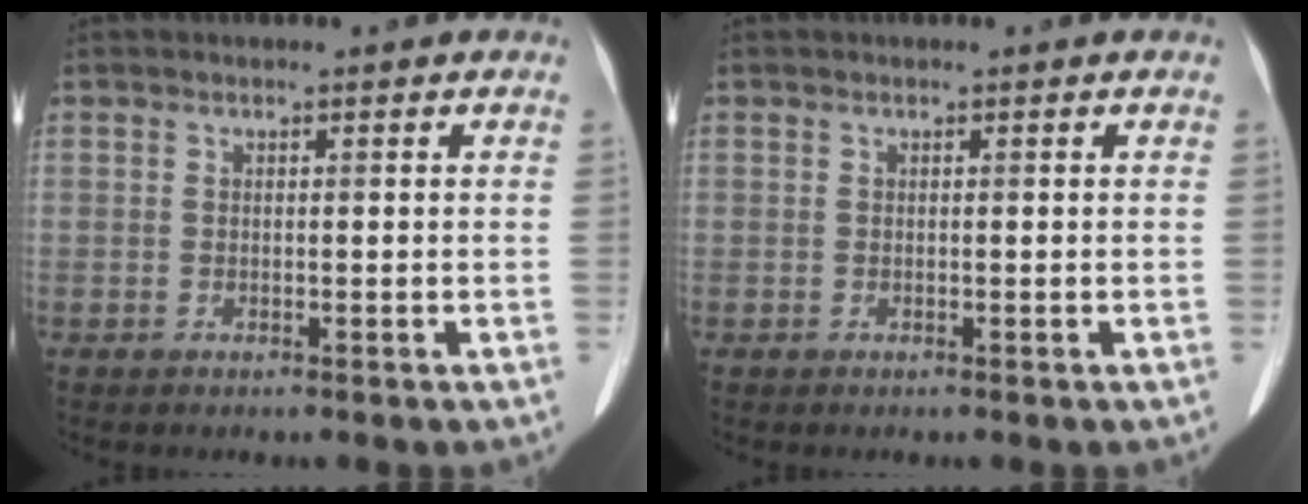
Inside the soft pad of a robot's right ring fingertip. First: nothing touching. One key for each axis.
{"total": 0.0}